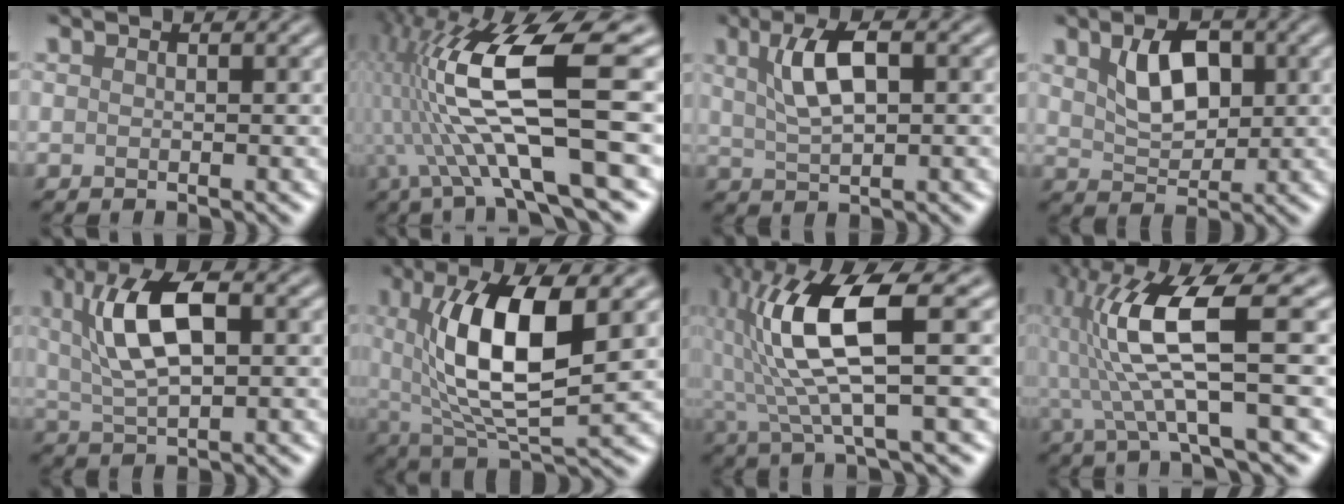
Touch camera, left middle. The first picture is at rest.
{"total": 13.0, "force": [-0.3, 3.4, 12.6], "torque": [-0.243, 0.008, -0.004]}
{"total": 4.6, "force": [1.4, 1.7, 4.1], "torque": [-0.080, 0.007, 0.024]}
{"total": 4.8, "force": [1.5, 2.9, 3.6], "torque": [-0.072, 0.002, 0.028]}
{"total": 6.9, "force": [1.6, 2.8, 6.1], "torque": [-0.112, 0.011, 0.028]}
{"total": 10.4, "force": [1.9, 3.6, 9.5], "torque": [-0.168, -0.003, 0.035]}
{"total": 9.2, "force": [1.4, 2.2, 8.8], "torque": [-0.183, 0.003, 0.034]}
{"total": 9.0, "force": [0.3, 1.6, 8.9], "torque": [-0.174, 0.015, 0.004]}